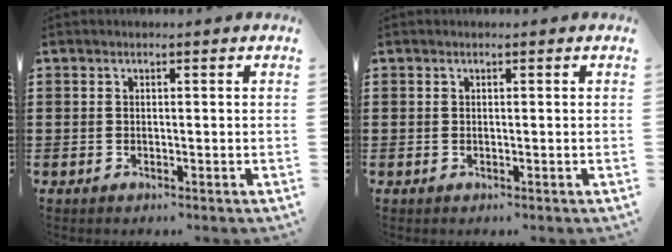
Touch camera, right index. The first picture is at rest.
{"total": 0.0}